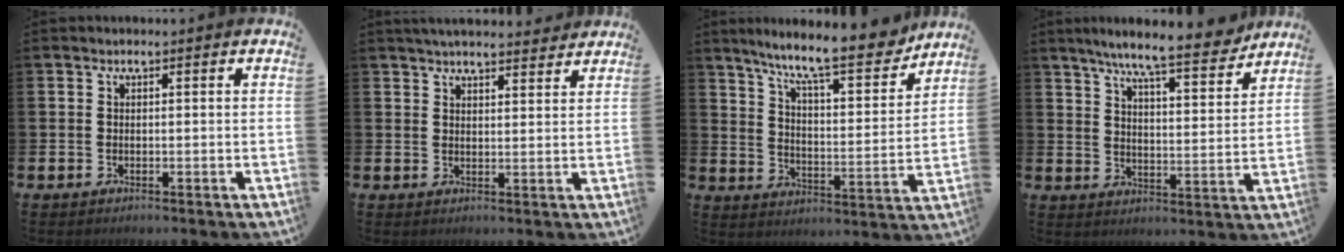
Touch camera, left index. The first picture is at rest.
{"total": 4.0, "force": [3.9, 0.4, 0.6], "torque": [-0.016, -0.016, 0.072]}
{"total": 11.8, "force": [10.3, 1.4, 5.6], "torque": [-0.129, -0.059, 0.174]}
{"total": 9.3, "force": [8.3, 0.5, 4.1], "torque": [-0.090, -0.047, 0.141]}